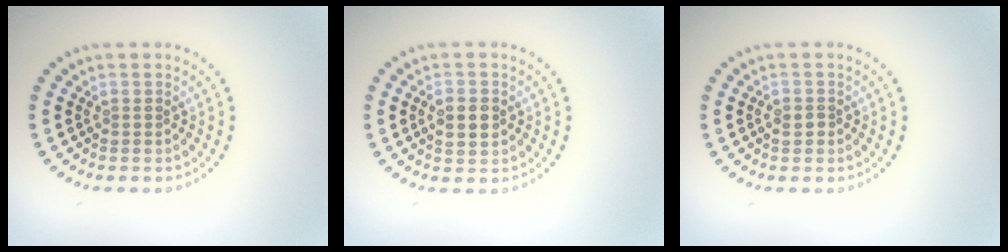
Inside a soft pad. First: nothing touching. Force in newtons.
{"total": 2.8, "press": 2.8, "slide": 0.1}
{"total": 1.3, "press": 1.2, "slide": 0.6}